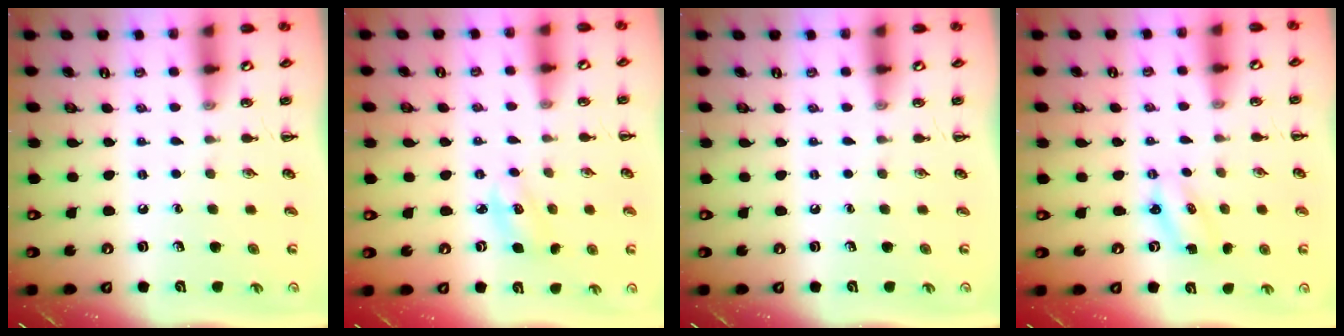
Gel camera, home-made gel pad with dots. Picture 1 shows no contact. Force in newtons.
{"total": 4.9, "press": 4.8, "slide": 1.2}
{"total": 0.0}
{"total": 2.4, "press": 2.3, "slide": 0.5}